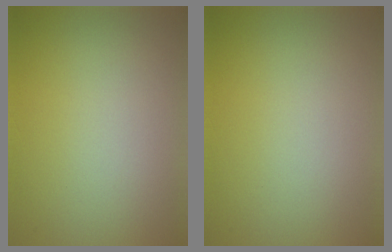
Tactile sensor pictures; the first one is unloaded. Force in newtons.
{"total": 0.0}